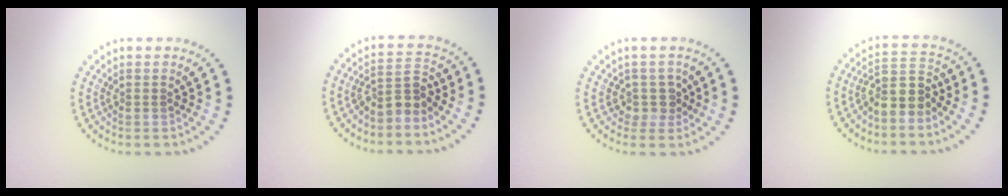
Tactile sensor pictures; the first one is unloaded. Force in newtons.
{"total": 2.6, "press": 2.2, "slide": 1.5}
{"total": 1.8, "press": 1.4, "slide": 1.2}
{"total": 3.4, "press": 2.7, "slide": 2.0}